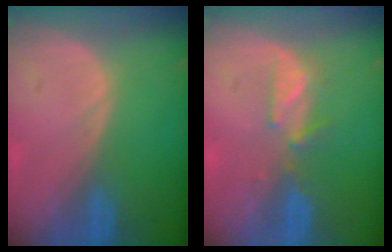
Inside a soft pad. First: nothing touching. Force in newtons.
{"total": 3.1, "press": 3.0, "slide": 0.3}